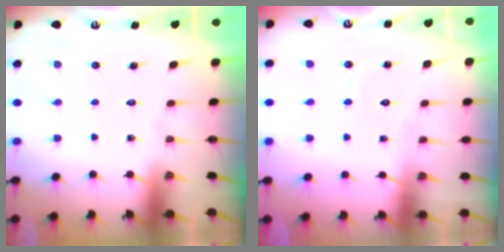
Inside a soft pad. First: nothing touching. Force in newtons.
{"total": 3.9, "press": 3.8, "slide": 0.2}